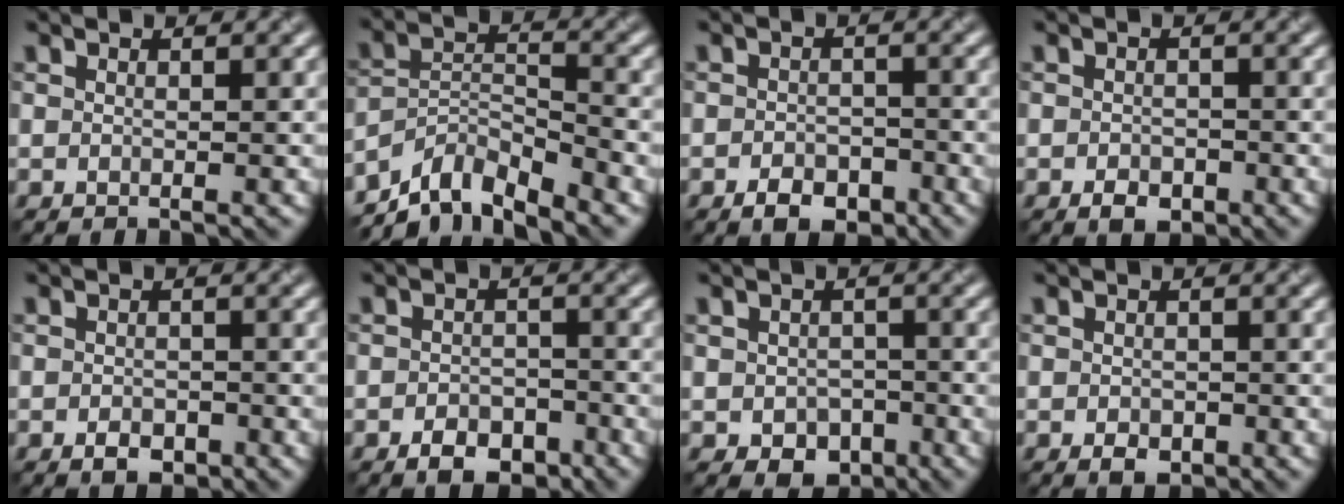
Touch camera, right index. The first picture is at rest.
{"total": 6.1, "force": [-5.2, 1.9, 2.6], "torque": [-0.039, -0.006, -0.104]}
{"total": 3.0, "force": [-1.8, 1.9, 1.5], "torque": [-0.018, -0.001, -0.036]}
{"total": 2.1, "force": [-1.1, 1.4, 1.1], "torque": [-0.015, -0.001, -0.022]}
{"total": 2.0, "force": [-1.0, 1.3, 1.1], "torque": [-0.016, -0.001, -0.020]}
{"total": 3.4, "force": [-2.1, 2.1, 1.6], "torque": [-0.019, 0.000, -0.040]}
{"total": 3.3, "force": [-1.3, 2.4, 1.8], "torque": [-0.022, -0.009, -0.019]}
{"total": 1.6, "force": [-0.6, 1.1, 0.9], "torque": [-0.015, -0.005, -0.014]}